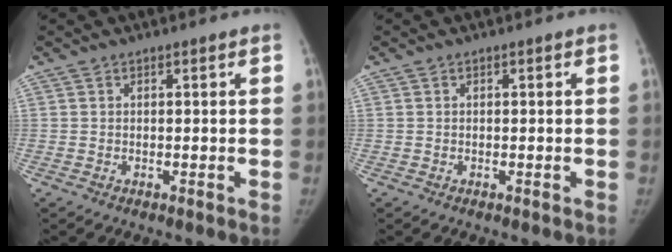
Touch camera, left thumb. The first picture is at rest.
{"total": 0.0}